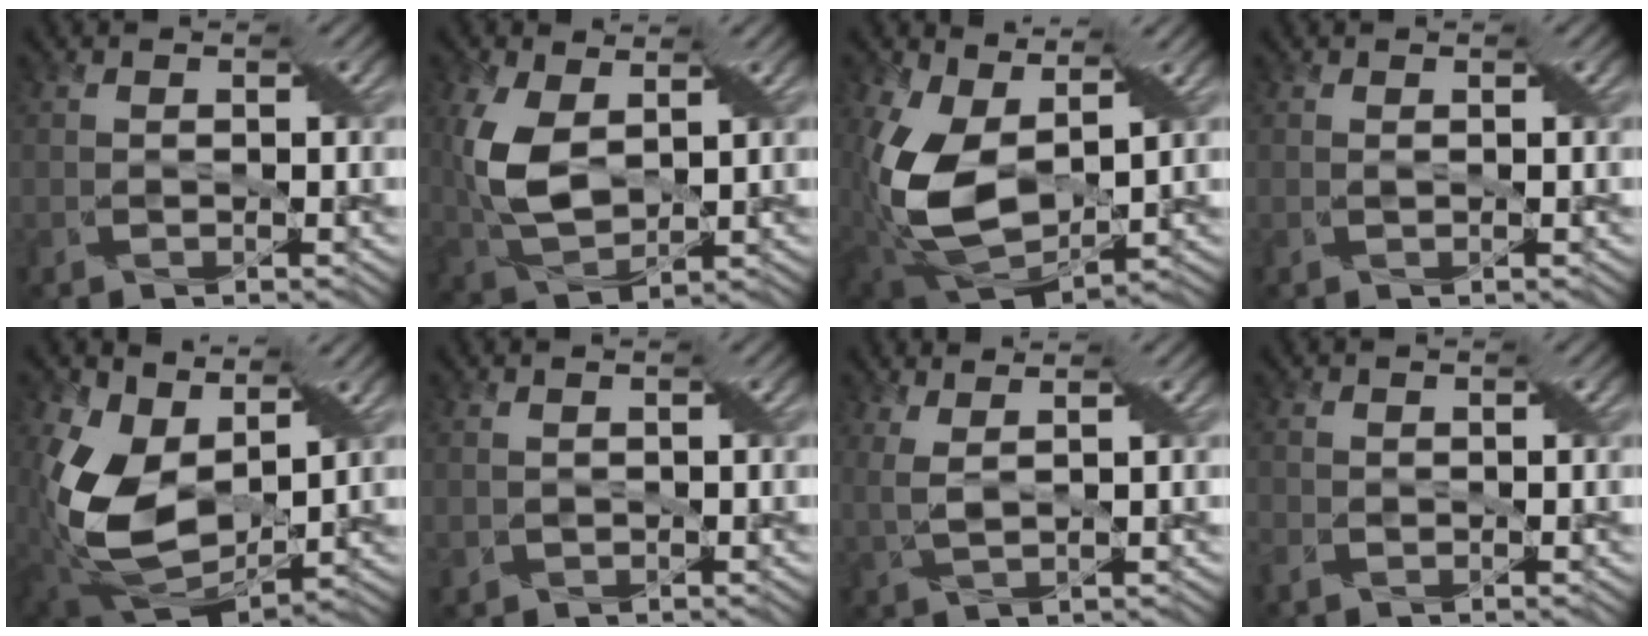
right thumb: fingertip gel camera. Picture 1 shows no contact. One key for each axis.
{"total": 8.4, "fx": 1.9, "fy": 4.7, "fz": 6.6, "tx": -0.167, "ty": 0.000, "tz": 0.035}
{"total": 13.0, "fx": 2.4, "fy": 8.0, "fz": 9.9, "tx": -0.241, "ty": -0.012, "tz": 0.045}
{"total": 0.0}
{"total": 13.0, "fx": 3.3, "fy": 8.7, "fz": 9.1, "tx": -0.221, "ty": -0.011, "tz": 0.063}
{"total": 0.7, "fx": -0.1, "fy": 0.7, "fz": 0.0, "tx": -0.003, "ty": -0.003, "tz": 0.004}
{"total": 3.3, "fx": 2.0, "fy": 1.0, "fz": 2.4, "tx": -0.049, "ty": 0.004, "tz": 0.033}
{"total": 1.7, "fx": -1.0, "fy": 1.2, "fz": 0.7, "tx": -0.019, "ty": -0.008, "tz": -0.023}